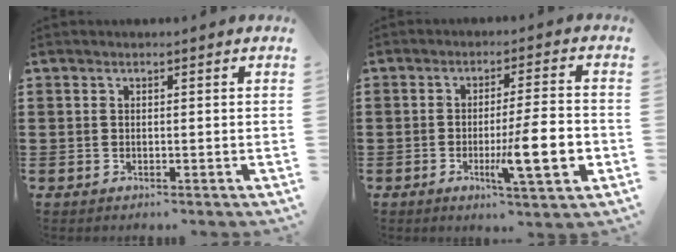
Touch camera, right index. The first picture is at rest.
{"total": 11.4, "force": [-3.0, 1.7, 10.9], "torque": [-0.178, -0.013, -0.049]}